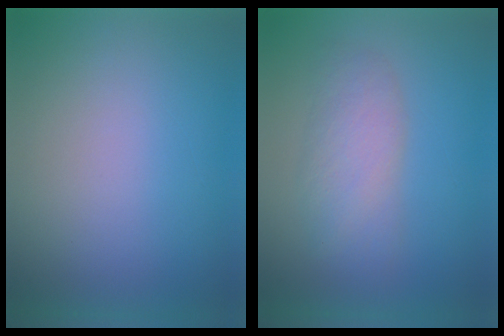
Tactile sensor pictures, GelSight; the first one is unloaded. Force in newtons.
{"total": 4.0}